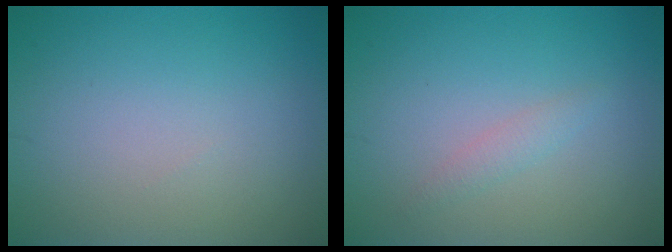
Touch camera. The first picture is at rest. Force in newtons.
{"total": 1.1, "press": 1.1, "slide": 0.0}